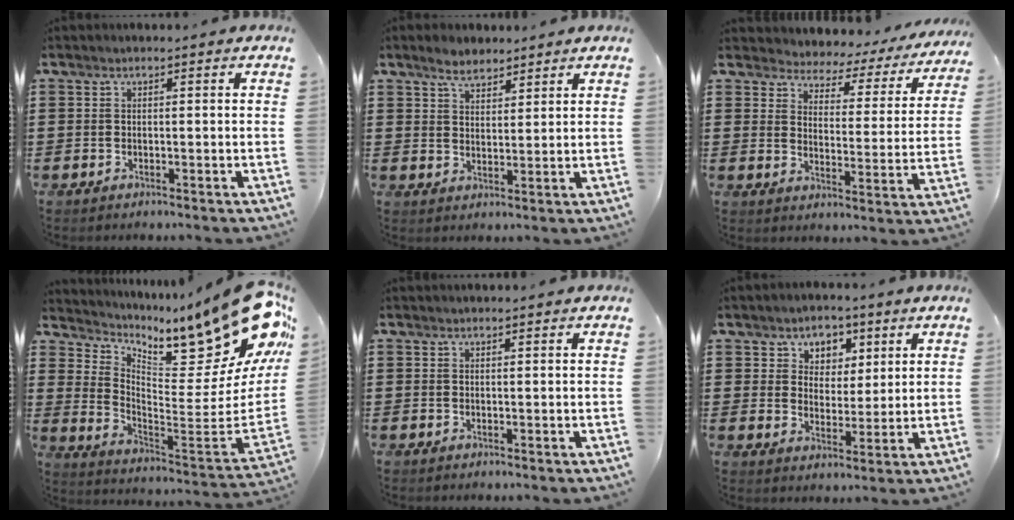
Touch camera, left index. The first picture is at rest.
{"total": 3.9, "force": [3.3, 1.5, 1.3], "torque": [-0.035, 0.004, 0.062]}
{"total": 3.0, "force": [2.8, 0.8, 0.0], "torque": [-0.024, -0.028, 0.040]}
{"total": 16.3, "force": [11.2, 4.6, 10.9], "torque": [-0.154, -0.097, 0.173]}
{"total": 0.6, "force": [0.6, 0.0, 0.1], "torque": [-0.004, -0.001, 0.013]}
{"total": 4.3, "force": [2.5, 3.4, 0.1], "torque": [-0.021, 0.003, 0.040]}